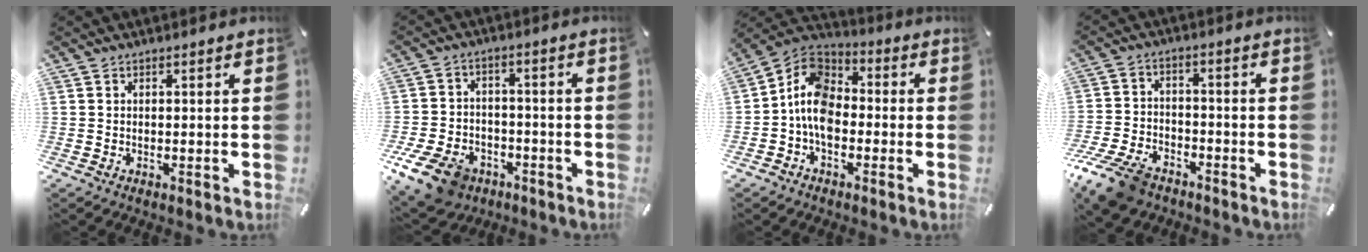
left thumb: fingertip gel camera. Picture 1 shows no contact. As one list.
[{"total": 11.9, "force": [-7.1, 7.6, 5.8], "torque": [-0.123, 0.048, -0.130]}, {"total": 10.4, "force": [-3.6, 7.1, 6.6], "torque": [-0.151, 0.012, -0.073]}, {"total": 10.4, "force": [-7.5, 5.7, 4.5], "torque": [-0.094, 0.037, -0.142]}]